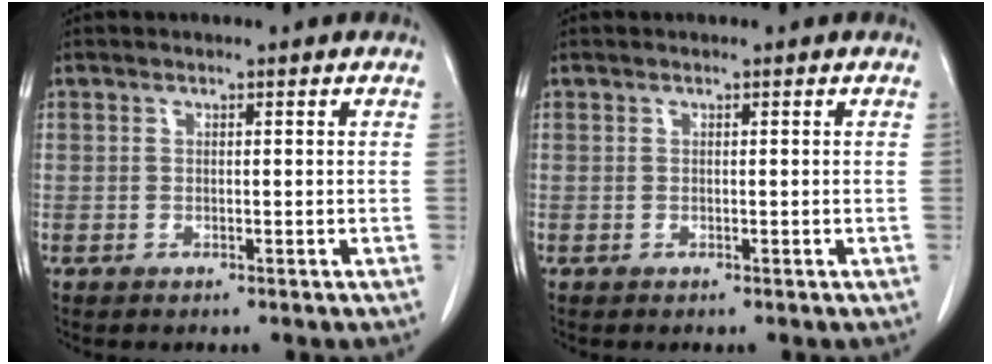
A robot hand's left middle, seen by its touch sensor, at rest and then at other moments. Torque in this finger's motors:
{"motor_torque": [1.06, -1.08, 0.05, 0.01]}